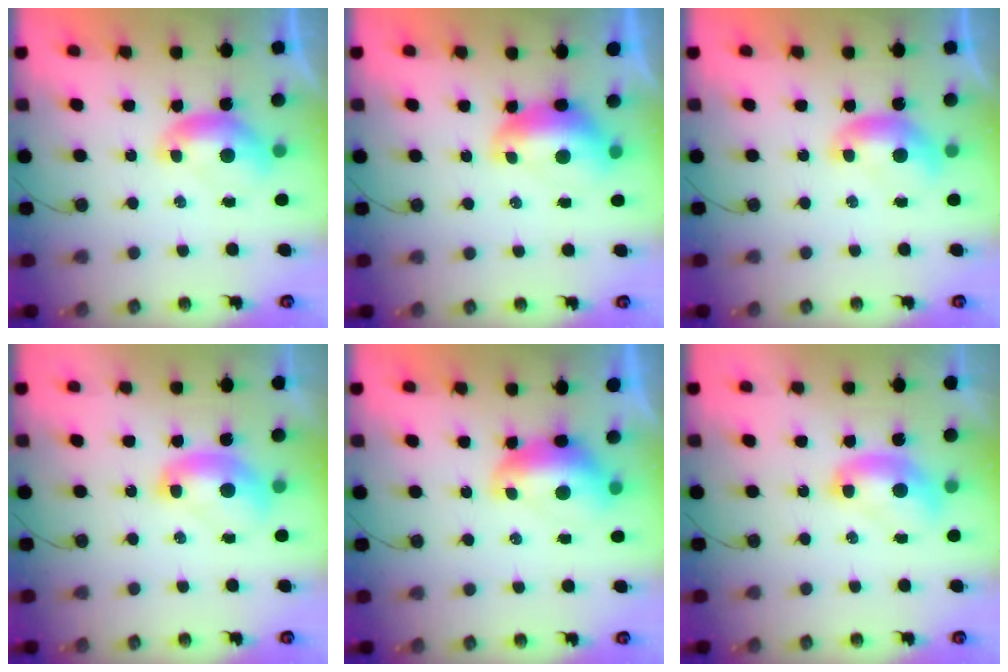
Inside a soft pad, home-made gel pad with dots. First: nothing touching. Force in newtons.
{"total": 2.0, "press": 1.9, "slide": 0.7}
{"total": 0.0}
{"total": 2.4, "press": 2.4, "slide": 0.2}
{"total": 2.0, "press": 1.9, "slide": 0.7}
{"total": 2.0, "press": 2.0, "slide": 0.2}